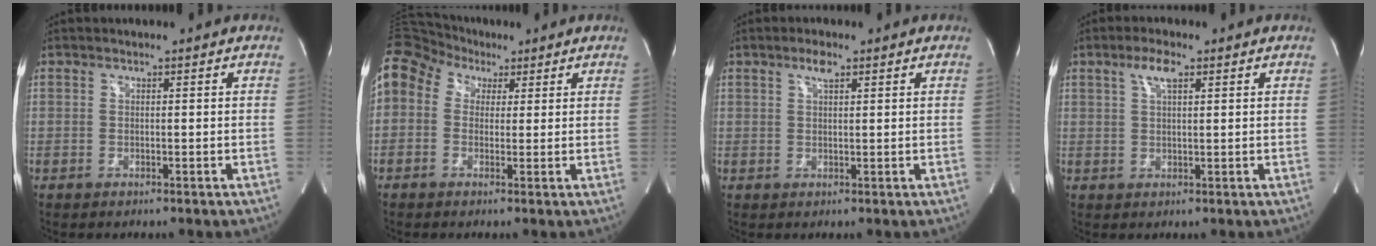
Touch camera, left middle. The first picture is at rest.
{"total": 13.5, "force": [5.5, 10.4, 6.7], "torque": [-0.182, 0.085, 0.096]}
{"total": 2.1, "force": [1.2, 0.6, 1.6], "torque": [-0.032, 0.004, 0.023]}
{"total": 3.4, "force": [1.8, 0.8, 2.8], "torque": [-0.059, 0.008, 0.035]}